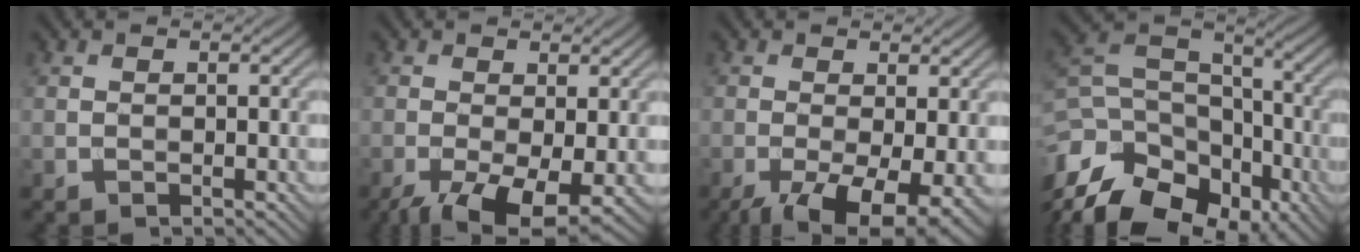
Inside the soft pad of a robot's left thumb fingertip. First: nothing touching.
{"total": 8.1, "force": [-3.8, 2.9, 6.6], "torque": [-0.128, -0.020, -0.061]}
{"total": 9.6, "force": [-4.6, 3.5, 7.7], "torque": [-0.144, -0.024, -0.067]}
{"total": 17.8, "force": [-10.3, 11.6, 8.8], "torque": [-0.233, -0.036, -0.155]}